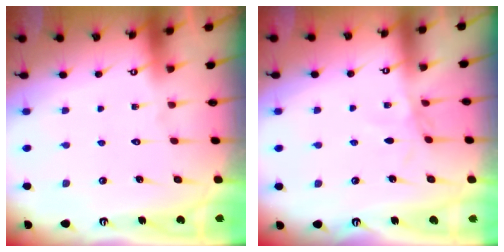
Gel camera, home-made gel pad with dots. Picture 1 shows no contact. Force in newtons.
{"total": 2.2, "press": 2.2, "slide": 0.4}